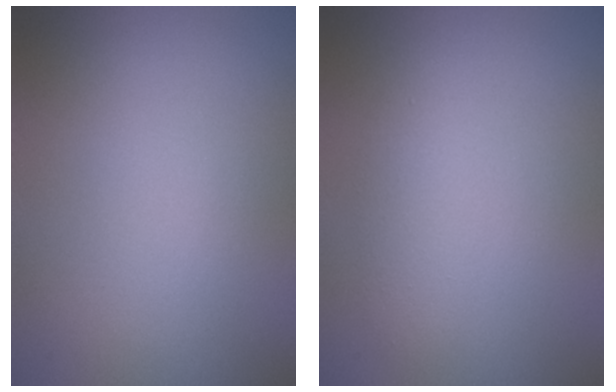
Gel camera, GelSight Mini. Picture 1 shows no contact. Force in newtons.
{"total": 2.2, "press": 2.2, "slide": 0.1}